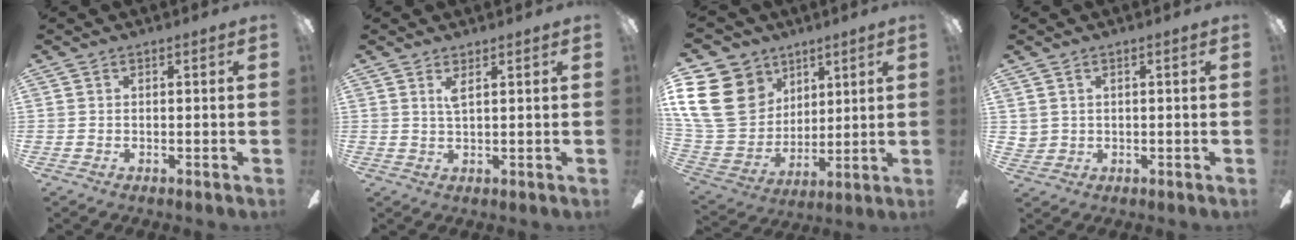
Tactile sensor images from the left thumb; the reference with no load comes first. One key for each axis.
{"total": 2.2, "fx": 1.3, "fy": 0.4, "fz": 1.8, "tx": -0.041, "ty": 0.001, "tz": 0.022}
{"total": 18.8, "fx": 7.7, "fy": 14.9, "fz": 8.5, "tx": -0.200, "ty": -0.033, "tz": 0.147}
{"total": 1.8, "fx": 1.2, "fy": 1.4, "fz": 0.1, "tx": -0.006, "ty": 0.002, "tz": 0.022}